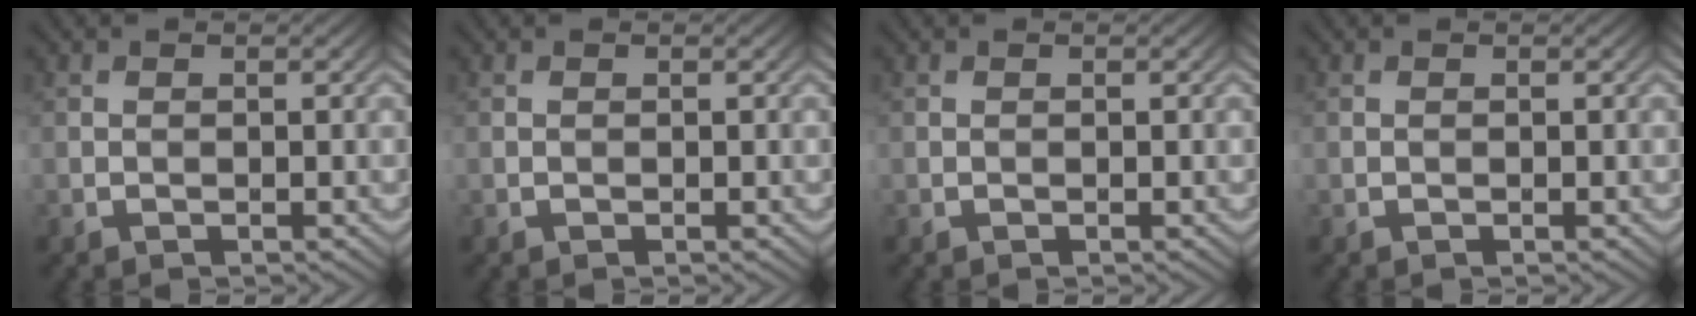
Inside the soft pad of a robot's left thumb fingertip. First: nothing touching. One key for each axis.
{"total": 0.0}
{"total": 0.0}
{"total": 0.0}